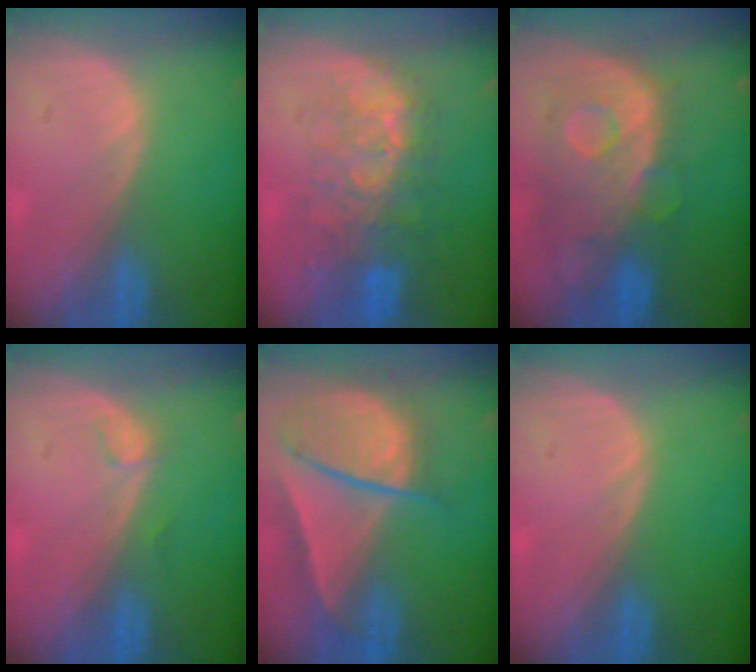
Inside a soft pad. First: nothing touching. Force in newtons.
{"total": 9.9, "press": 8.6, "slide": 4.9}
{"total": 11.3, "press": 9.8, "slide": 5.6}
{"total": 1.1, "press": 1.1, "slide": 0.2}
{"total": 9.4, "press": 8.1, "slide": 4.8}
{"total": 0.0}